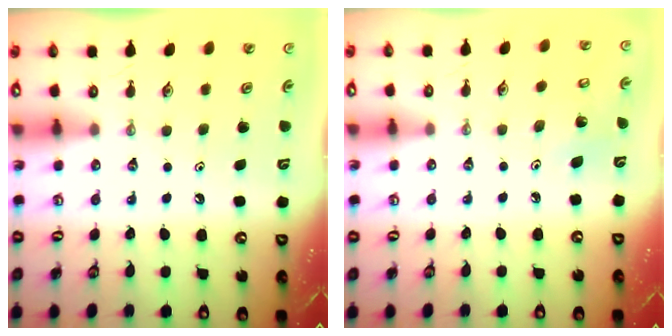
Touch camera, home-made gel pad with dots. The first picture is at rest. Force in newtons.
{"total": 4.1, "press": 4.0, "slide": 0.5}